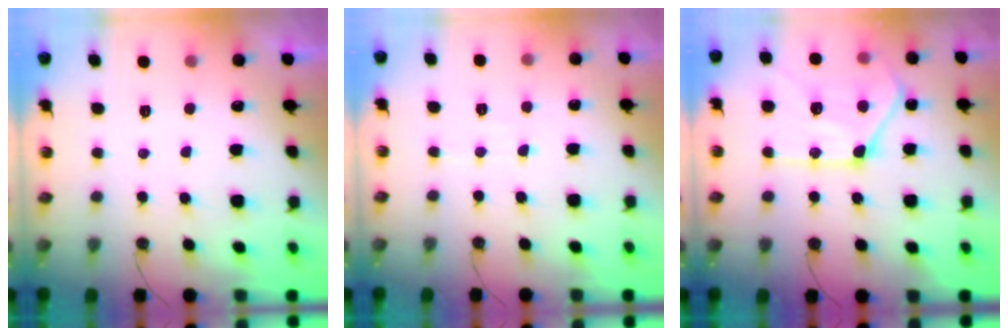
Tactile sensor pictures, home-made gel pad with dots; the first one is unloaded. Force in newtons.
{"total": 4.6, "press": 4.6, "slide": 0.6}
{"total": 18.0, "press": 18.0, "slide": 1.3}